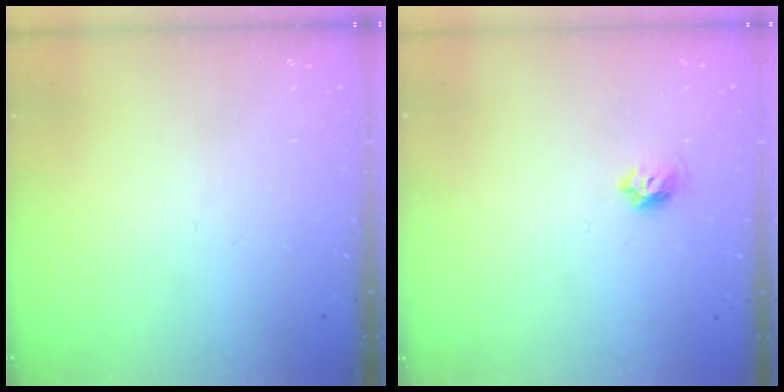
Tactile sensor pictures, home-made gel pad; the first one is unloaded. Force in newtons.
{"total": 4.9, "press": 4.8, "slide": 0.9}